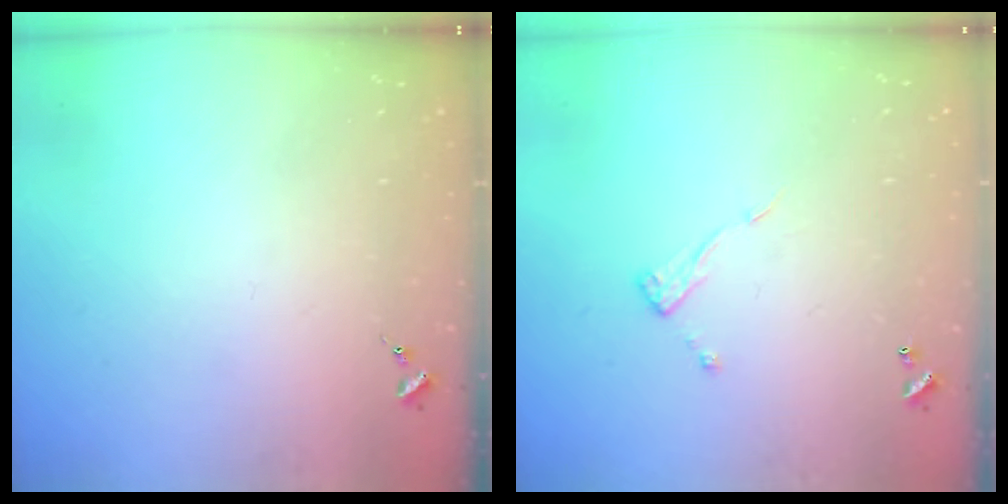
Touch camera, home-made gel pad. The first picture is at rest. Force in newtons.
{"total": 7.0, "press": 7.0, "slide": 0.4}